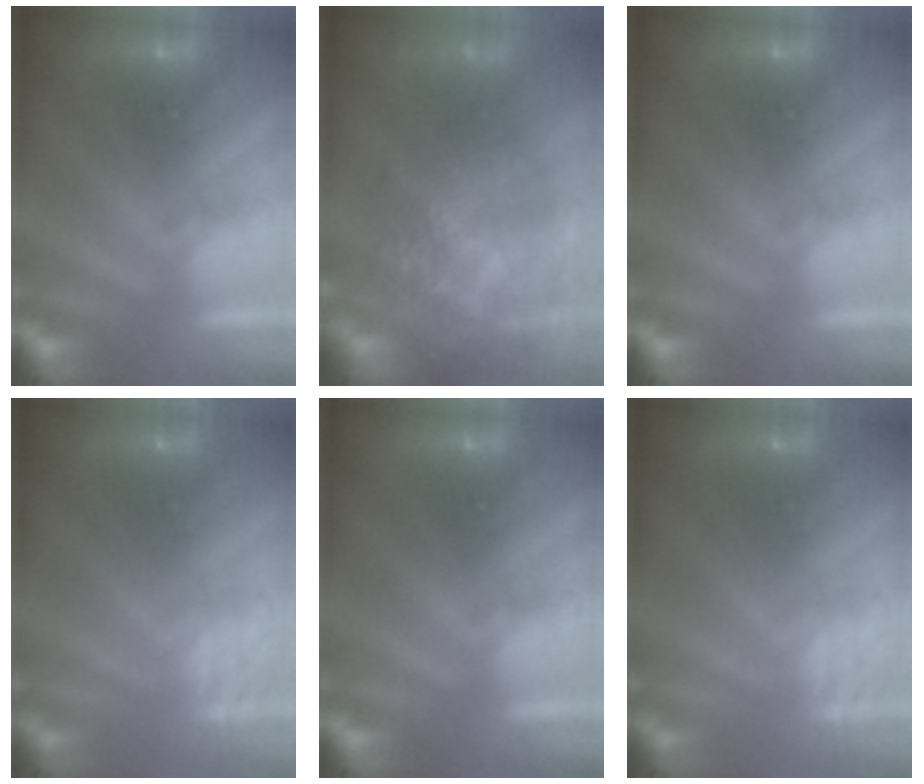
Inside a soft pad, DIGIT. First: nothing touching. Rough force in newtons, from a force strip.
{"total": 11.4}
{"total": 0.0}
{"total": 1.8}
{"total": 0.0}
{"total": 1.8}